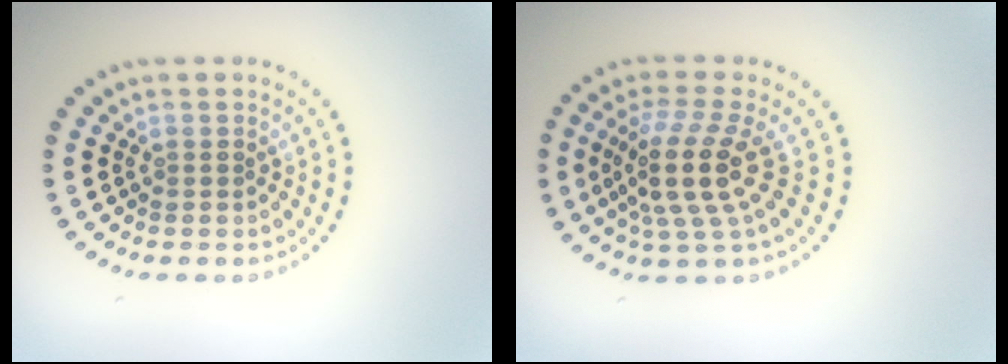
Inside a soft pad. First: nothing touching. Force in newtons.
{"total": 4.9, "press": 3.6, "slide": 3.3}